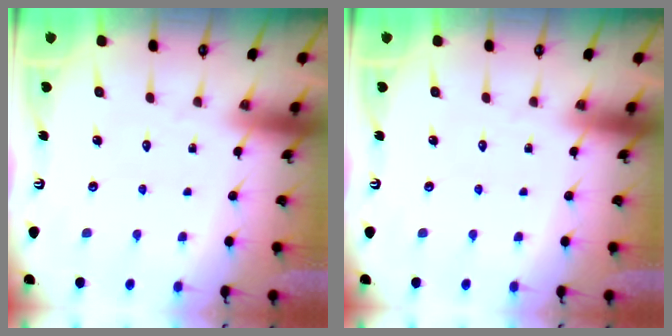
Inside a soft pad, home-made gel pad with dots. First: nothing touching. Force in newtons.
{"total": 0.0}